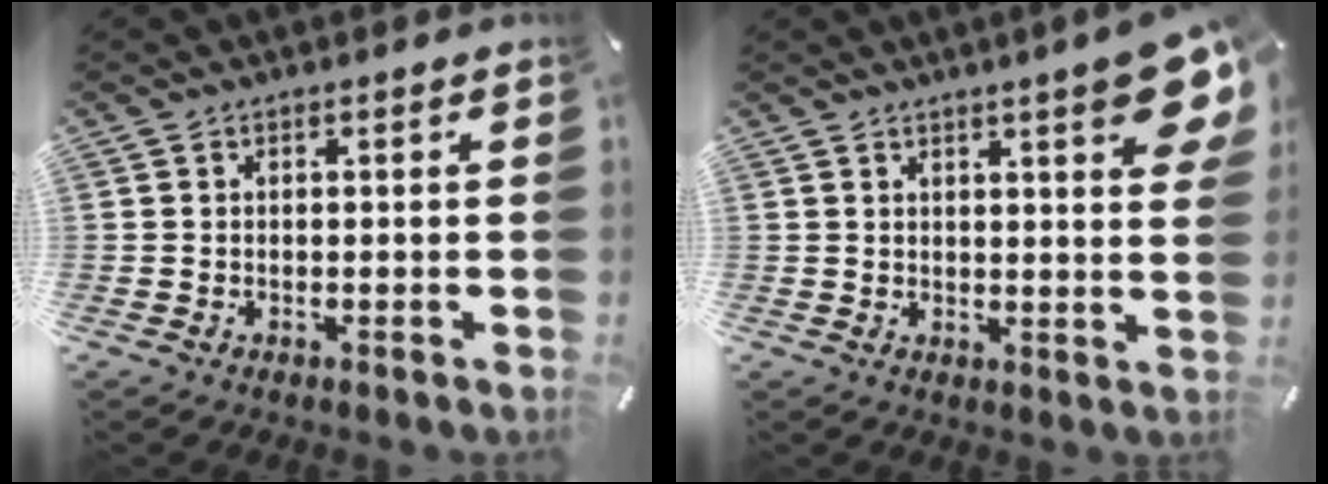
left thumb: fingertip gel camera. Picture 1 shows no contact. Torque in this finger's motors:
{"motor_torque": [2.44, 2.56, 0.51, -0.18, 0.10]}